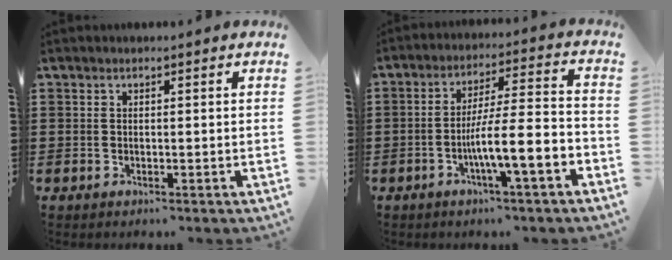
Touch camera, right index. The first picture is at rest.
{"total": 9.6, "force": [-4.2, 1.4, 8.5], "torque": [-0.133, 0.001, -0.075]}